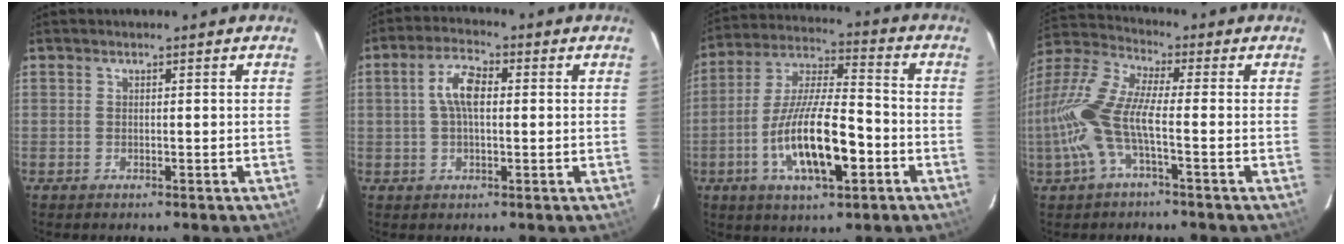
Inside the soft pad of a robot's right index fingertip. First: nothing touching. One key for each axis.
{"total": 6.0, "fx": 0.7, "fy": 2.6, "fz": 5.4, "tx": -0.106, "ty": 0.016, "tz": 0.012}
{"total": 16.4, "fx": -5.6, "fy": 4.8, "fz": 14.7, "tx": -0.287, "ty": -0.006, "tz": -0.098}
{"total": 13.5, "fx": -2.8, "fy": 3.5, "fz": 12.7, "tx": -0.270, "ty": 0.000, "tz": -0.058}